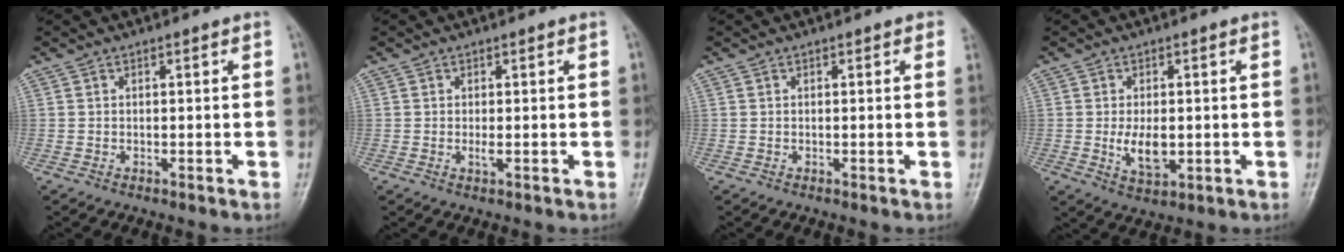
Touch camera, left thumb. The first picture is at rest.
{"total": 1.3, "force": [-0.1, 0.3, 1.2], "torque": [-0.023, -0.001, 0.001]}
{"total": 0.9, "force": [0.6, 0.4, 0.7], "torque": [-0.002, 0.001, 0.001]}
{"total": 5.7, "force": [-0.5, 3.0, 4.9], "torque": [-0.079, -0.010, -0.002]}